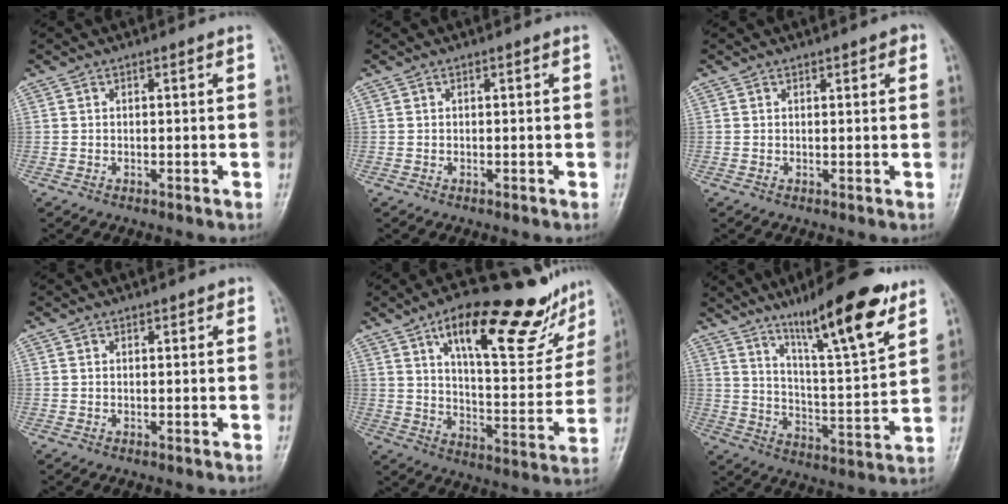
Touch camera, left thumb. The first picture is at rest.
{"total": 0.0}
{"total": 1.8, "force": [1.0, 0.8, 1.3], "torque": [-0.007, -0.001, 0.011]}
{"total": 1.0, "force": [0.7, 0.5, 0.5], "torque": [0.003, -0.002, 0.004]}
{"total": 23.4, "force": [14.8, 7.8, 16.3], "torque": [-0.182, -0.046, 0.226]}
{"total": 17.9, "force": [11.9, 3.1, 13.0], "torque": [-0.184, -0.065, 0.196]}